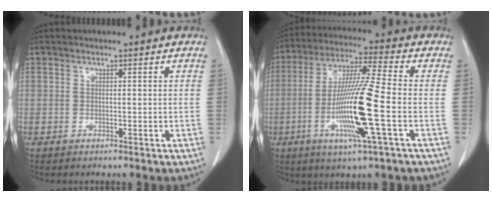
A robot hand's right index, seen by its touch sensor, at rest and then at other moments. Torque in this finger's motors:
{"motor_torque": [2.15, 0.00, 0.47, 0.21]}